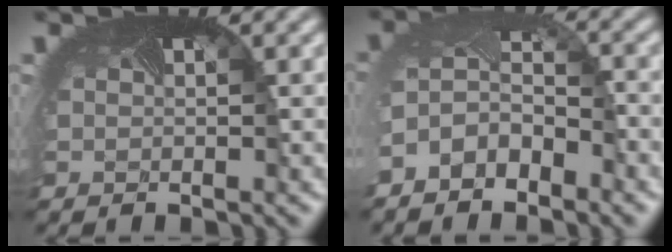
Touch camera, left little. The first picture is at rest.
{"total": 4.1, "force": [-2.4, 2.3, 2.4], "torque": [-0.070, -0.005, -0.050]}